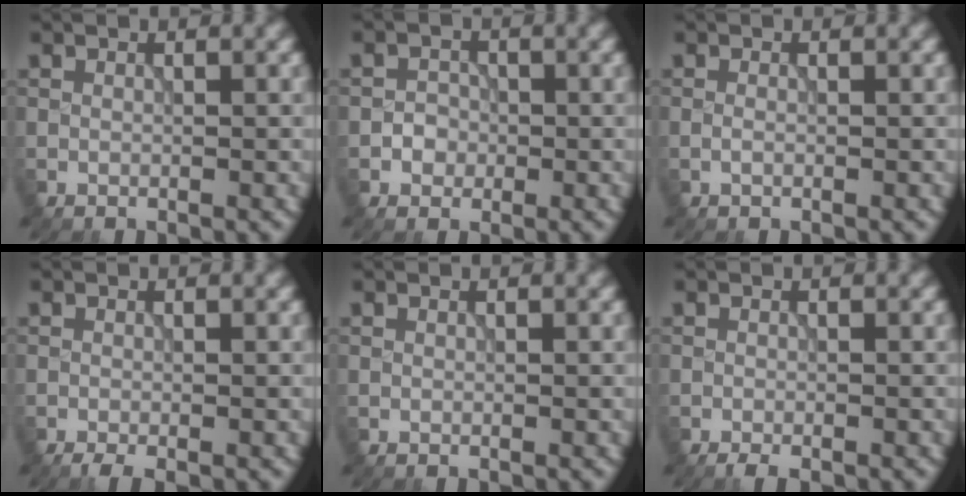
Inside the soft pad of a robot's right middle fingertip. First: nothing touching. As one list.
[{"total": 1.6, "force": [-0.5, 1.4, 0.5], "torque": [-0.001, 0.002, -0.011]}, {"total": 0.6, "force": [-0.2, 0.2, 0.5], "torque": [-0.013, -0.001, -0.007]}, {"total": 1.4, "force": [-1.0, 0.2, 0.9], "torque": [-0.016, -0.006, -0.021]}, {"total": 0.0}, {"total": 1.4, "force": [-1.1, 0.3, 0.7], "torque": [-0.011, -0.002, -0.018]}]